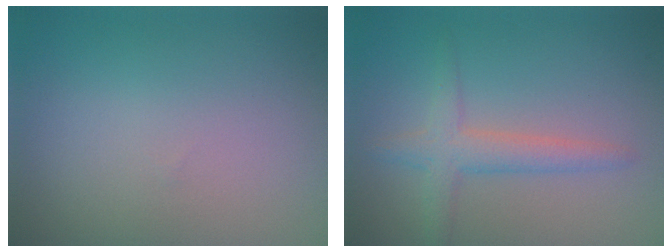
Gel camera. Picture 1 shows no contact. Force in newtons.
{"total": 2.9, "press": 2.9, "slide": 0.2}